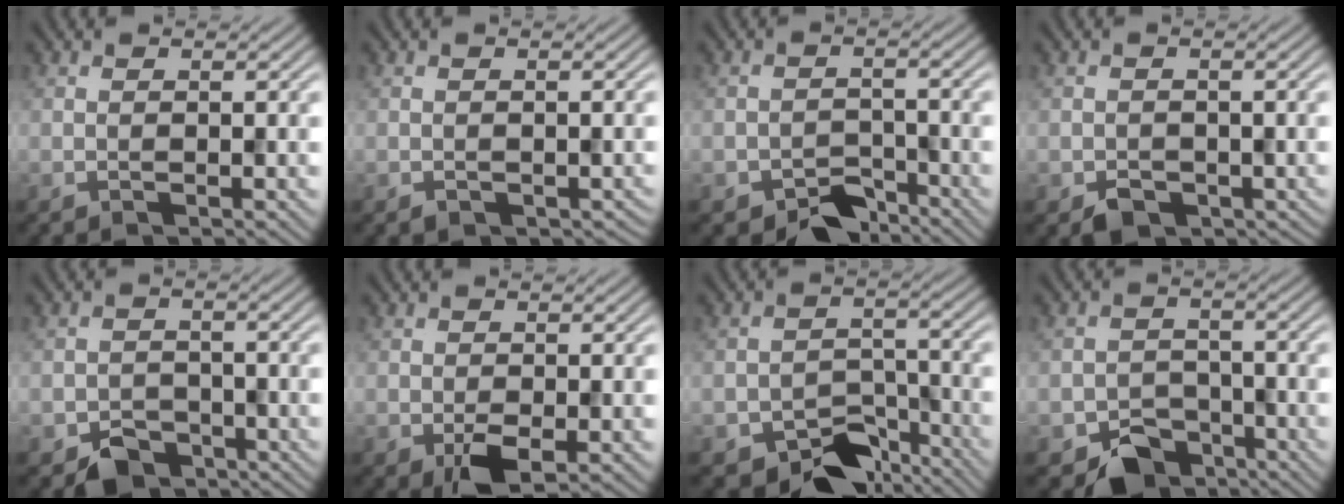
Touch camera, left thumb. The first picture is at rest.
{"total": 1.1, "force": [-0.5, 0.9, 0.5], "torque": [-0.011, -0.011, -0.006]}
{"total": 4.5, "force": [-3.4, 2.5, 1.6], "torque": [-0.022, -0.006, -0.062]}
{"total": 2.7, "force": [-1.4, 2.0, 1.0], "torque": [-0.016, -0.013, -0.027]}
{"total": 4.2, "force": [-2.8, 2.8, 1.3], "torque": [-0.021, -0.009, -0.053]}
{"total": 3.4, "force": [-1.0, 2.0, 2.6], "torque": [-0.056, -0.014, -0.016]}
{"total": 8.1, "force": [-5.9, 4.4, 3.4], "torque": [-0.046, -0.016, -0.097]}
{"total": 6.0, "force": [-4.0, 4.0, 2.0], "torque": [-0.027, -0.014, -0.070]}